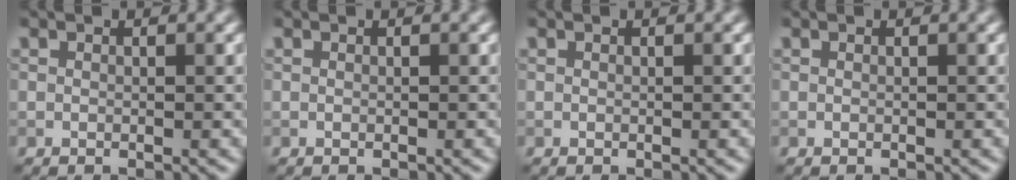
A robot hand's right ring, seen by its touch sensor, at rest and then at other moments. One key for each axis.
{"total": 0.0}
{"total": 0.0}
{"total": 0.0}